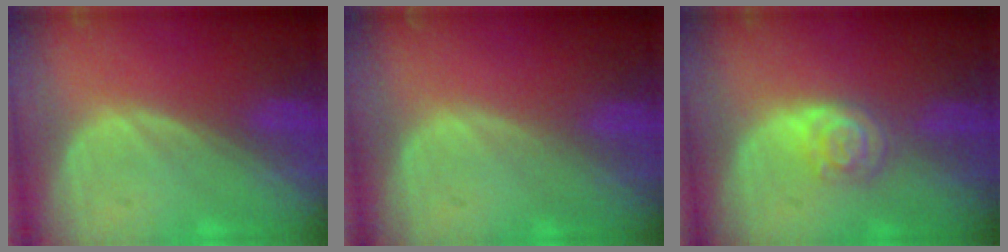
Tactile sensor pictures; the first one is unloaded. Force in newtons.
{"total": 0.0}
{"total": 4.2, "press": 3.8, "slide": 1.8}